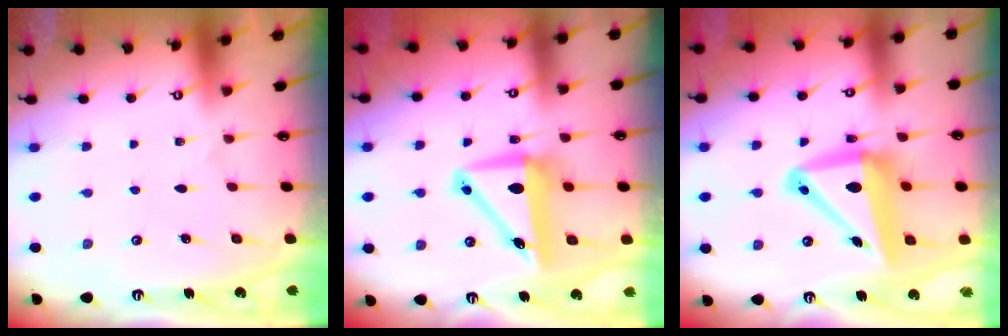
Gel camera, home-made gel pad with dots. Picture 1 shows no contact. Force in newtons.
{"total": 9.3, "press": 8.7, "slide": 3.2}
{"total": 14.0, "press": 13.6, "slide": 3.2}